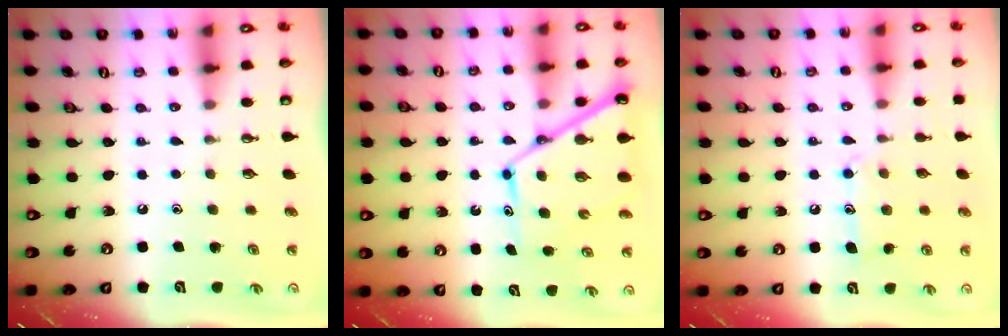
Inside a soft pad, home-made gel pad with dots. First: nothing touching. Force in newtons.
{"total": 13.3, "press": 13.2, "slide": 1.2}
{"total": 10.3, "press": 10.3, "slide": 0.9}